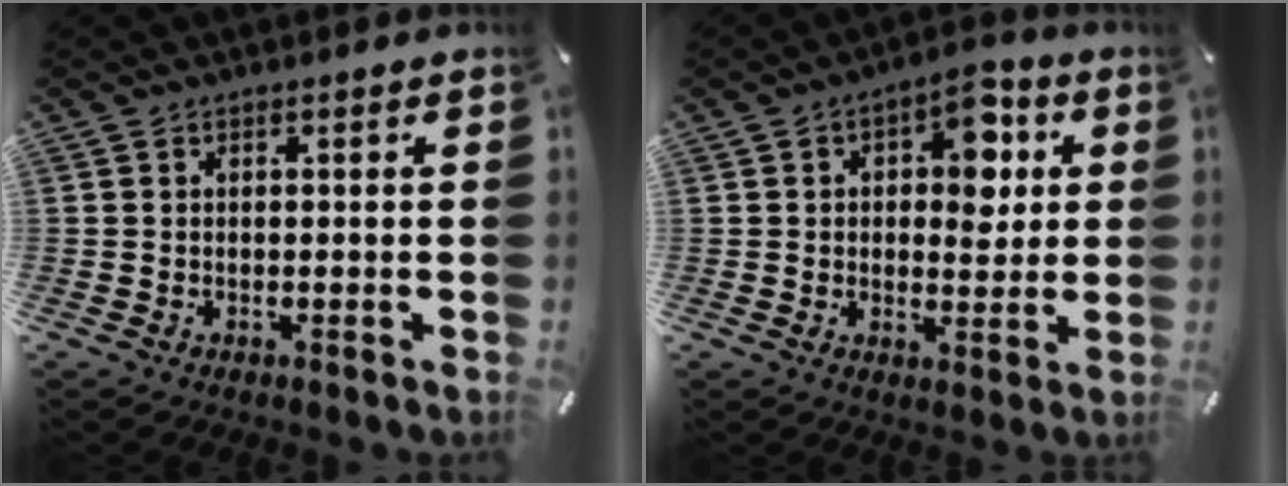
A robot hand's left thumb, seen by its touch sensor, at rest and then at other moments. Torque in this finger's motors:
{"motor_torque": [0.32, 0.20, 0.45, 0.17, 0.08]}